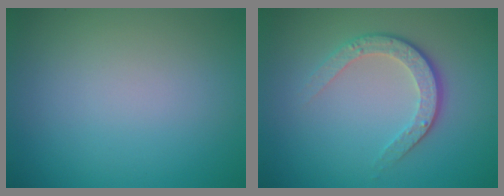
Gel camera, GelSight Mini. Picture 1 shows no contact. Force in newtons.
{"total": 3.5, "press": 2.5, "slide": 2.5}